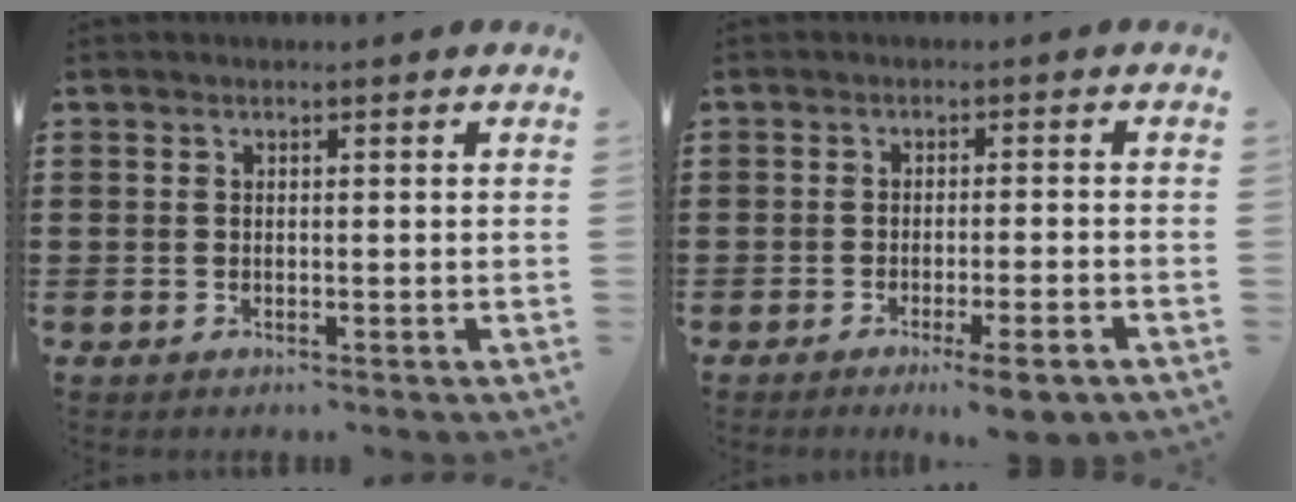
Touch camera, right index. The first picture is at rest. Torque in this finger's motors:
{"motor_torque": [0.57, -0.48, 0.02, 0.00]}